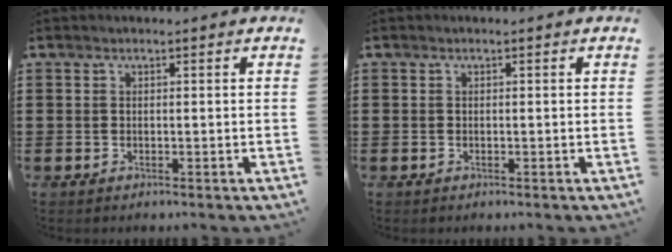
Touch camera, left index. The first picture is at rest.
{"total": 0.0}